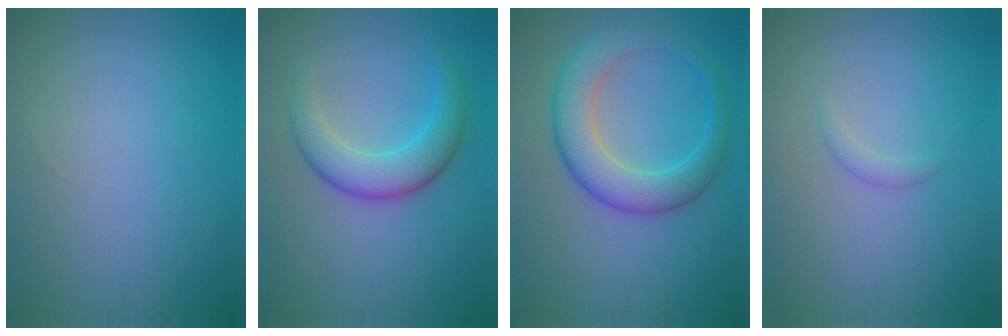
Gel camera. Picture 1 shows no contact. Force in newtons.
{"total": 3.8, "press": 3.8, "slide": 0.0}
{"total": 5.9, "press": 5.9, "slide": 0.2}
{"total": 0.9, "press": 0.9, "slide": 0.0}